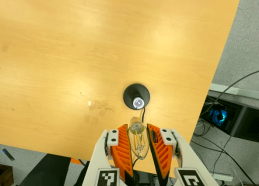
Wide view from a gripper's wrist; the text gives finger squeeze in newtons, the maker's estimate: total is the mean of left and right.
{"total": 12.1, "left": 12.8, "right": 11.4}